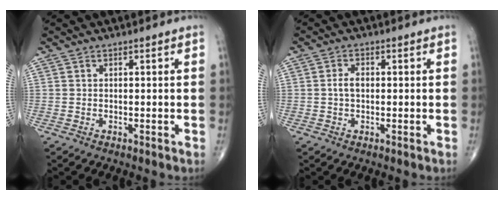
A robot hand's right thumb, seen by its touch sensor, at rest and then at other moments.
{"total": 2.5, "force": [0.0, 1.6, 2.0], "torque": [-0.038, 0.008, -0.003]}